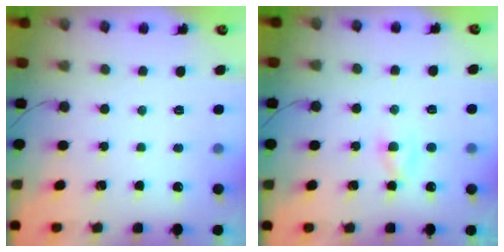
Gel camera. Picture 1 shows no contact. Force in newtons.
{"total": 2.2, "press": 2.2, "slide": 0.5}